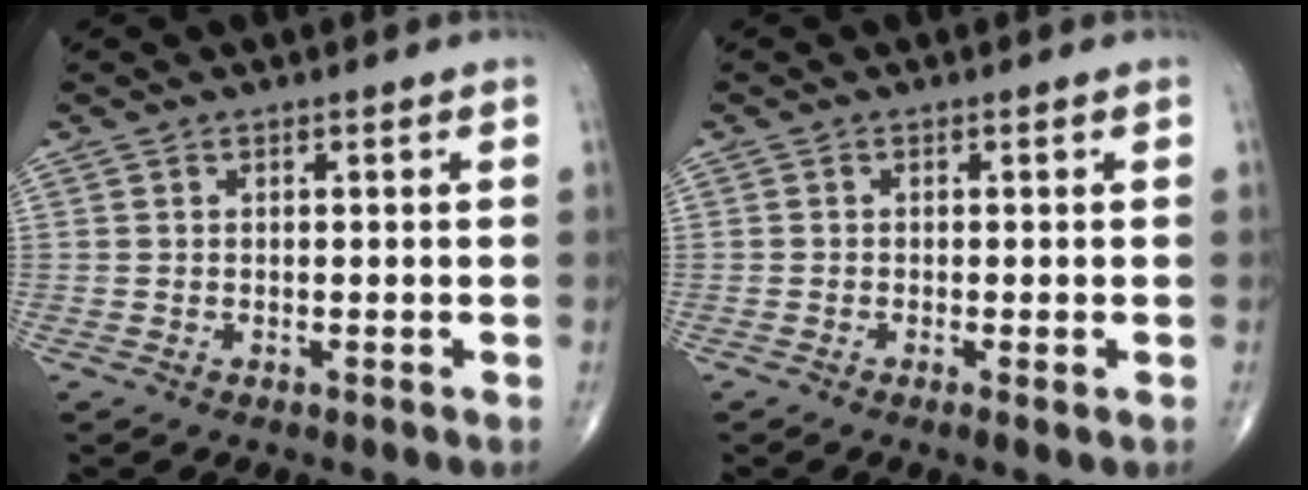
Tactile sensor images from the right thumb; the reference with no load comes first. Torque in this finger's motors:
{"motor_torque": [-0.25, -0.03, 0.00, 0.00, -0.03]}